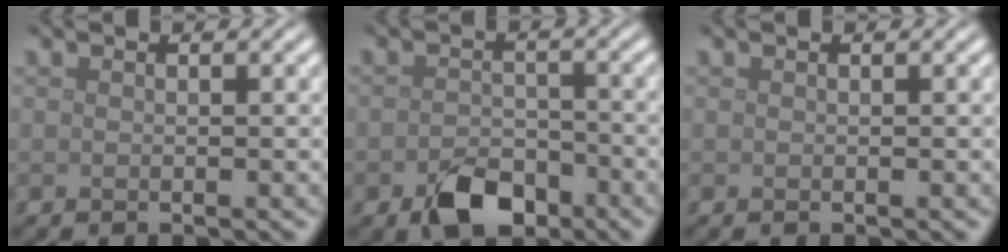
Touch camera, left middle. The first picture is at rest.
{"total": 4.4, "force": [-2.7, 2.7, 2.3], "torque": [-0.036, -0.005, -0.049]}
{"total": 0.0}